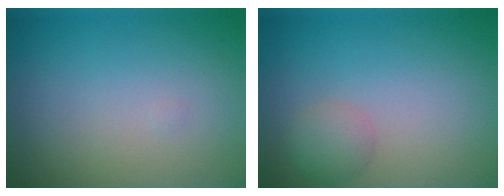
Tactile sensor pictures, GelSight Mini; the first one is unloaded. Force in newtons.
{"total": 1.9, "press": 1.9, "slide": 0.1}